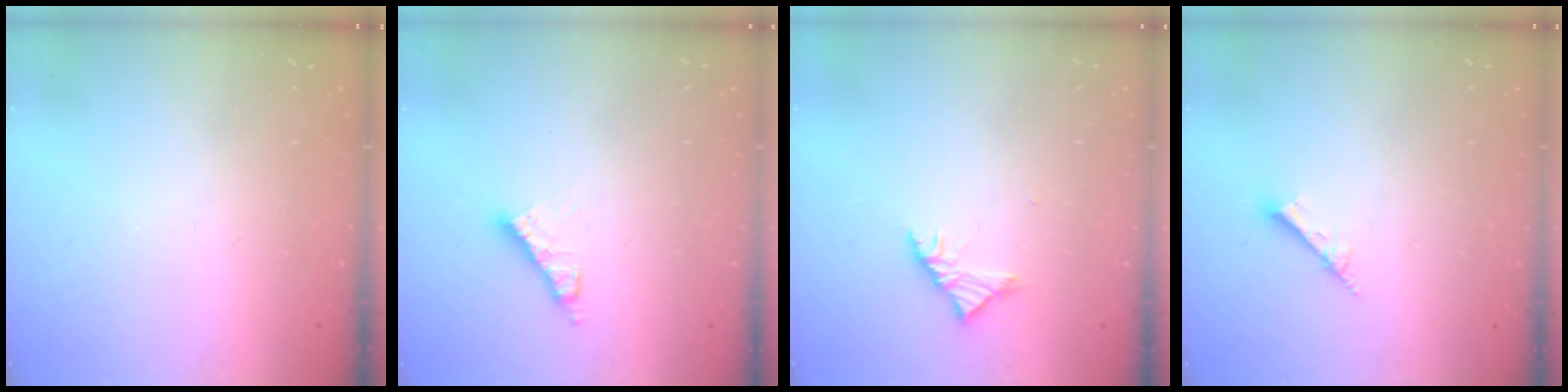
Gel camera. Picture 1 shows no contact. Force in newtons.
{"total": 6.1, "press": 6.1, "slide": 0.4}
{"total": 3.4, "press": 3.3, "slide": 0.8}
{"total": 1.7, "press": 1.6, "slide": 0.1}